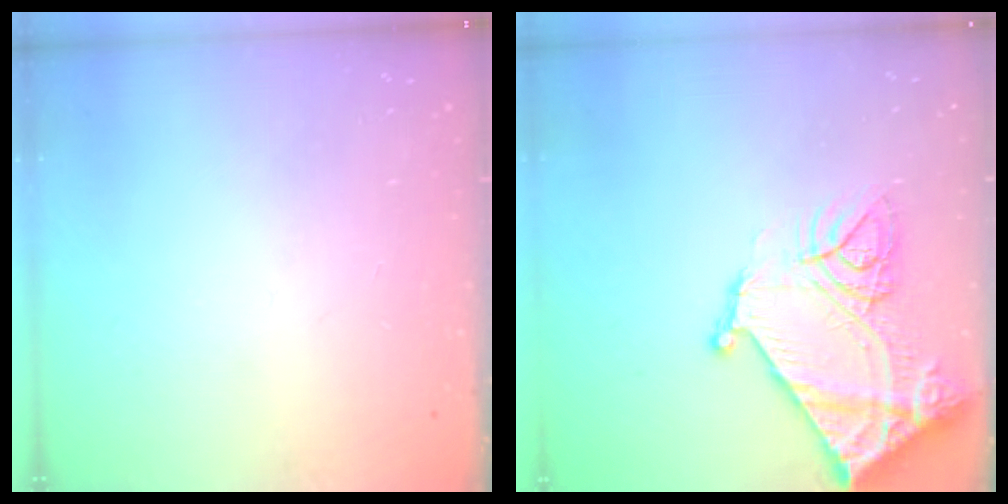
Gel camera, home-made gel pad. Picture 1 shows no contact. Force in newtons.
{"total": 19.9, "press": 19.8, "slide": 2.1}